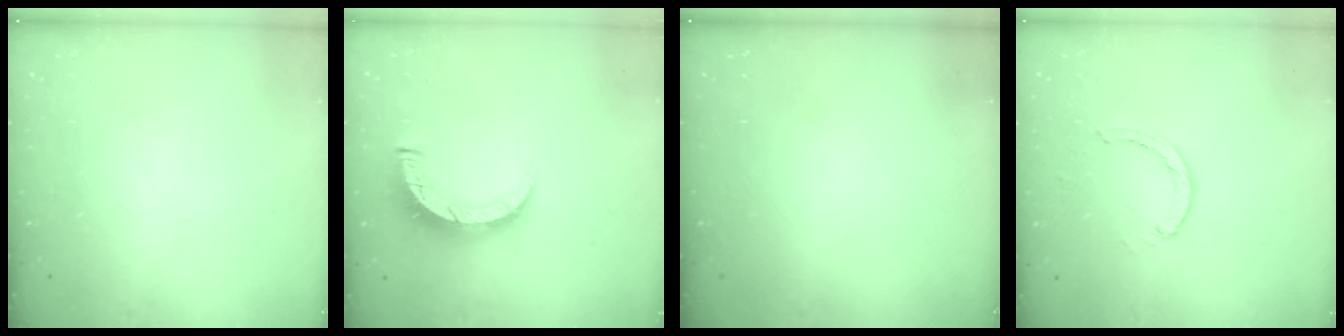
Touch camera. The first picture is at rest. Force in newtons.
{"total": 9.2, "press": 9.1, "slide": 0.6}
{"total": 0.0}
{"total": 1.8, "press": 1.8, "slide": 0.2}